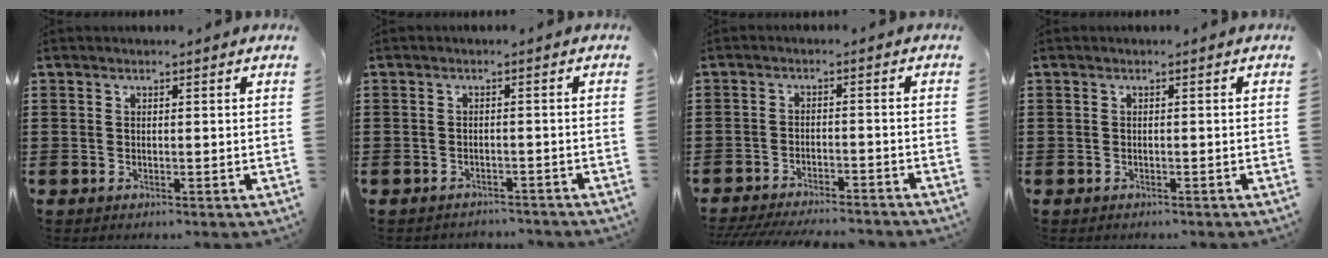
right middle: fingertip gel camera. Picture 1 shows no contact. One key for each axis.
{"total": 1.6, "fx": -1.6, "fy": 0.2, "fz": -0.2, "tx": -0.003, "ty": -0.001, "tz": -0.035}
{"total": 4.2, "fx": -4.1, "fy": 0.2, "fz": 0.9, "tx": -0.030, "ty": -0.007, "tz": -0.087}
{"total": 0.0}